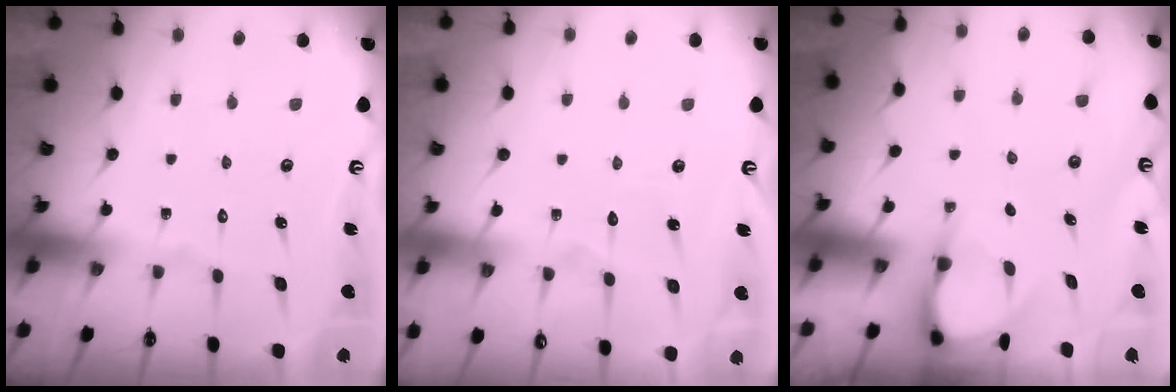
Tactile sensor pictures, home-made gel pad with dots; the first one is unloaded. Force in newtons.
{"total": 2.9, "press": 2.9, "slide": 0.2}
{"total": 4.0, "press": 4.0, "slide": 0.3}